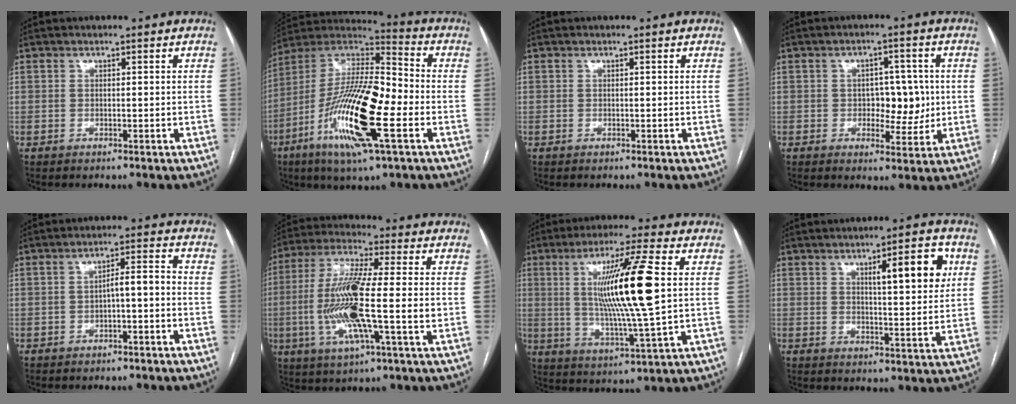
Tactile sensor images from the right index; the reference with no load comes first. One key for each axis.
{"total": 20.6, "fx": -6.6, "fy": 3.4, "fz": 19.2, "tx": -0.392, "ty": -0.020, "tz": -0.125}
{"total": 0.0}
{"total": 6.4, "fx": -0.1, "fy": 3.8, "fz": 5.2, "tx": -0.064, "ty": 0.009, "tz": 0.006}
{"total": 4.0, "fx": -1.3, "fy": 0.9, "fz": 3.7, "tx": -0.055, "ty": 0.021, "tz": -0.016}
{"total": 15.1, "fx": -2.1, "fy": 1.1, "fz": 14.9, "tx": -0.301, "ty": -0.006, "tz": -0.044}
{"total": 14.8, "fx": 2.1, "fy": -1.0, "fz": 14.7, "tx": -0.273, "ty": -0.005, "tz": 0.035}
{"total": 8.9, "fx": 3.3, "fy": 1.7, "fz": 8.1, "tx": -0.113, "ty": 0.006, "tz": 0.047}